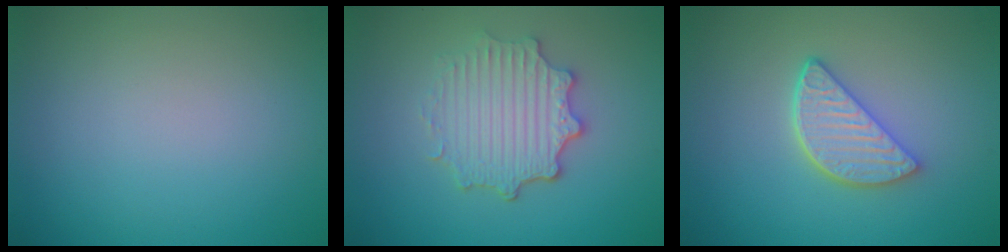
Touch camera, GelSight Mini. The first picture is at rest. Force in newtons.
{"total": 4.4, "press": 3.7, "slide": 2.5}
{"total": 4.0, "press": 3.2, "slide": 2.4}